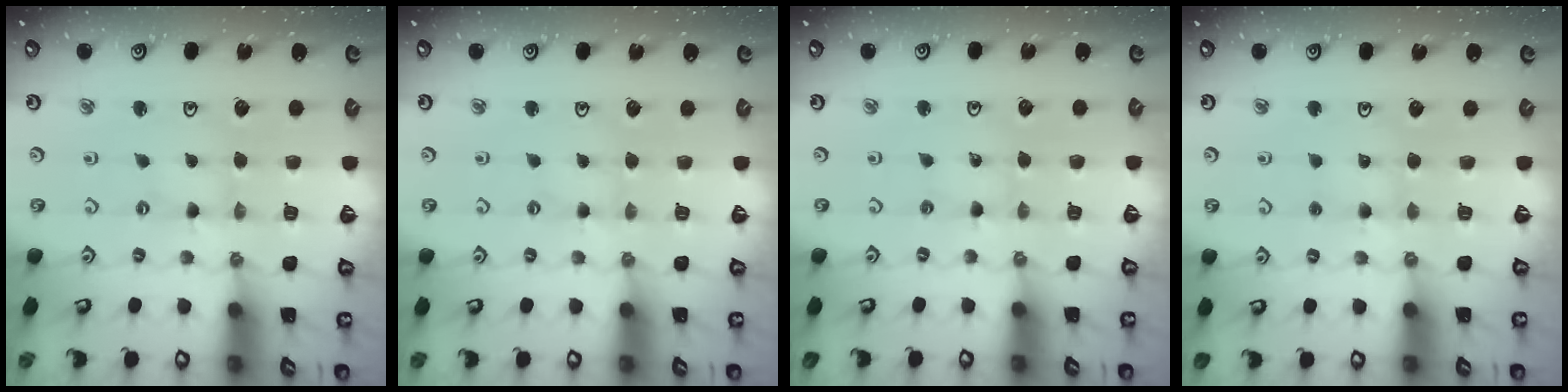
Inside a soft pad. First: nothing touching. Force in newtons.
{"total": 1.6, "press": 1.6, "slide": 0.2}
{"total": 1.0, "press": 1.0, "slide": 0.2}
{"total": 4.5, "press": 4.4, "slide": 0.4}